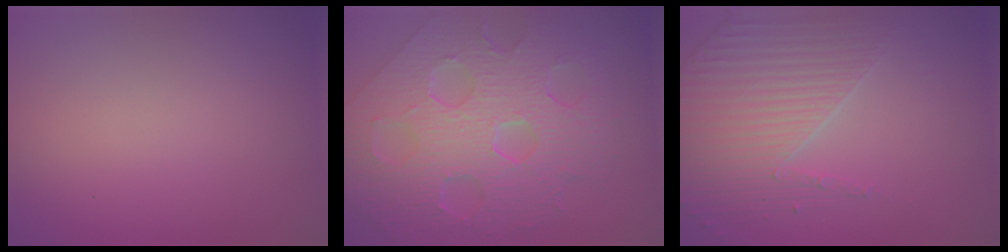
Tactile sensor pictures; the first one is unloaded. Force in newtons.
{"total": 9.8, "press": 6.8, "slide": 7.0}
{"total": 3.8, "press": 3.6, "slide": 1.1}